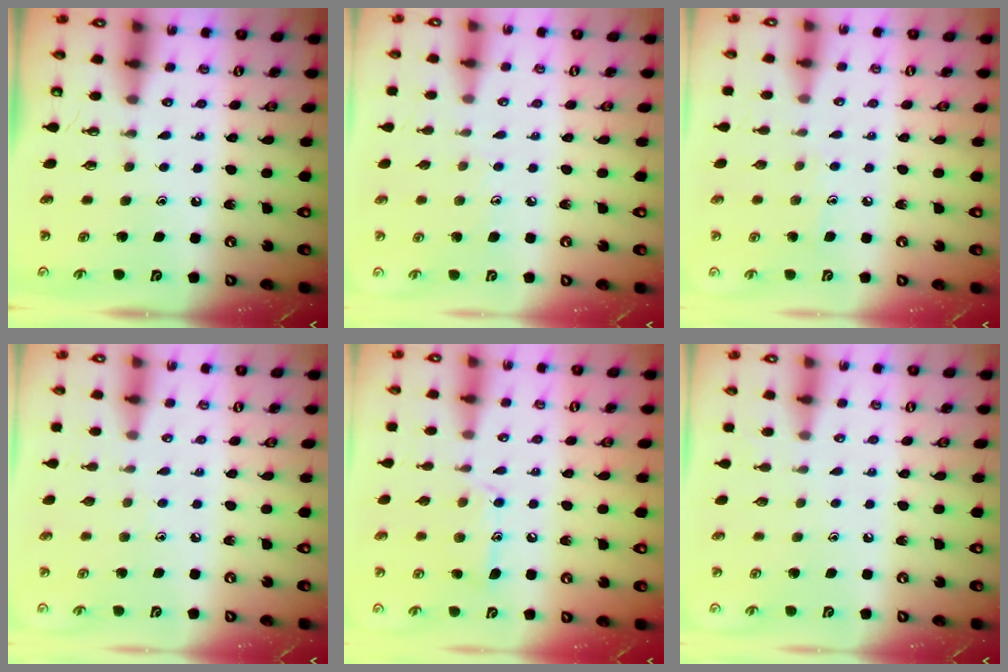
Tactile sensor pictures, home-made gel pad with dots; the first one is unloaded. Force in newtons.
{"total": 5.1, "press": 5.1, "slide": 0.5}
{"total": 5.5, "press": 5.4, "slide": 0.5}
{"total": 3.7, "press": 3.7, "slide": 0.4}
{"total": 12.5, "press": 12.5, "slide": 0.8}
{"total": 2.5, "press": 2.5, "slide": 0.3}